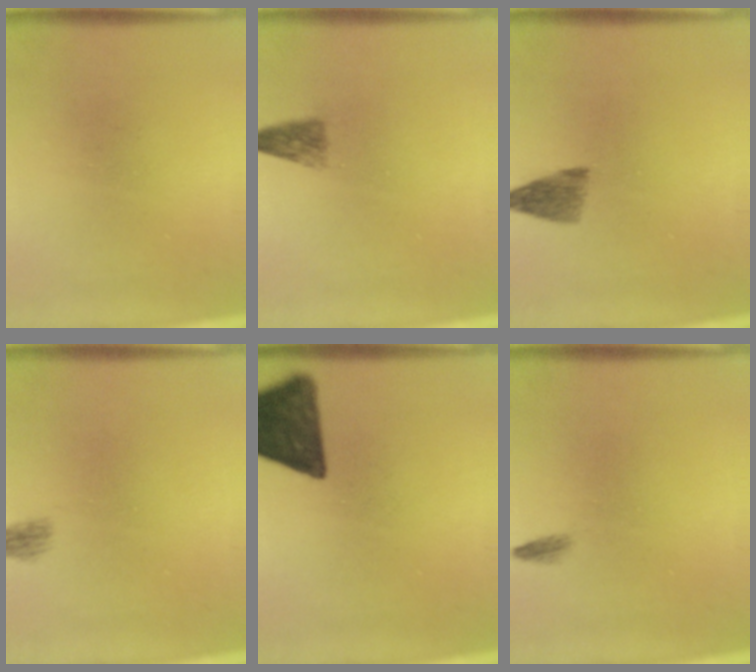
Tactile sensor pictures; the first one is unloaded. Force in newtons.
{"total": 2.4}
{"total": 3.3}
{"total": 1.4}
{"total": 13.7}
{"total": 0.7}